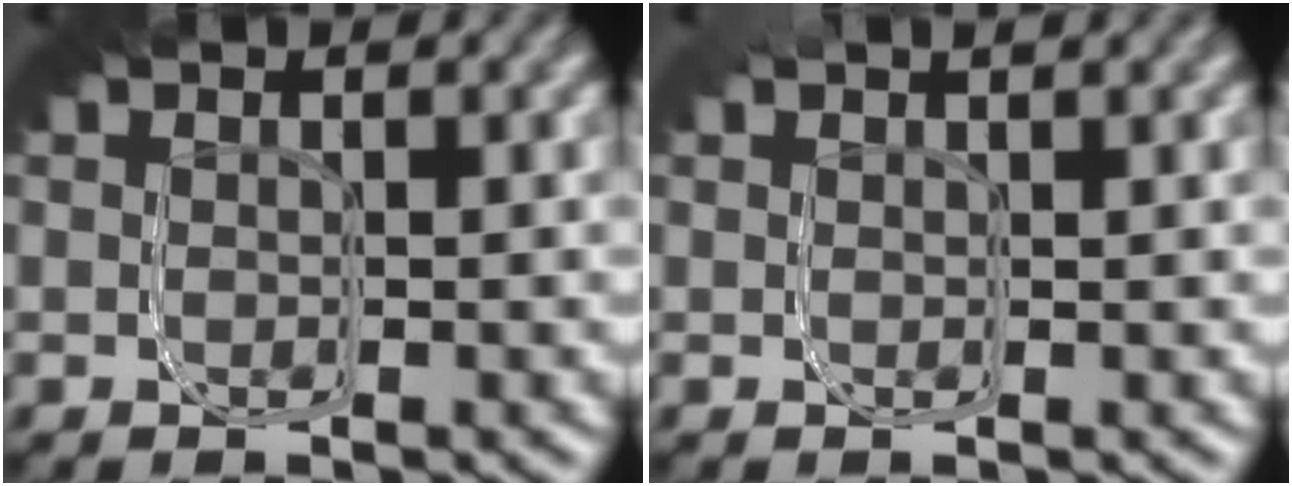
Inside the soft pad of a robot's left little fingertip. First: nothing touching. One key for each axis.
{"total": 0.9, "fx": 0.0, "fy": -0.7, "fz": -0.6, "tx": -0.002, "ty": 0.005, "tz": 0.005}